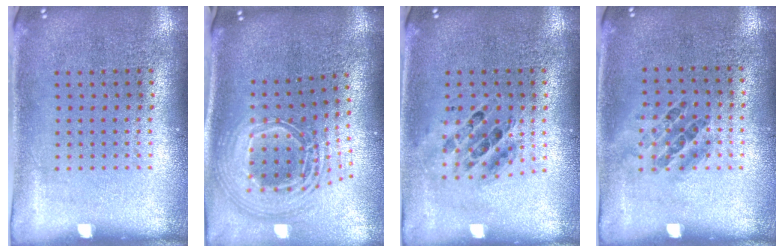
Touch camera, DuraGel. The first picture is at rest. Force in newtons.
{"total": 2.7, "press": 1.8, "slide": 2.0}
{"total": 0.7, "press": 0.7, "slide": 0.1}
{"total": 0.9, "press": 0.7, "slide": 0.6}